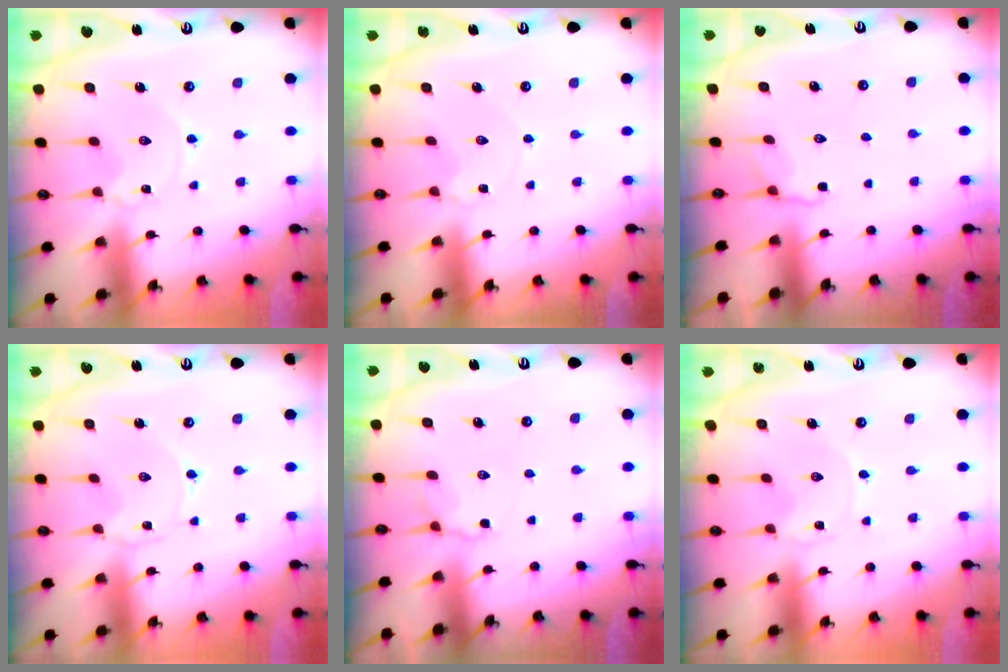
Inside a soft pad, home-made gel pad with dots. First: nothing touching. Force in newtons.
{"total": 3.0, "press": 3.0, "slide": 0.5}
{"total": 2.7, "press": 2.1, "slide": 1.7}
{"total": 0.0}
{"total": 5.4, "press": 5.0, "slide": 1.8}
{"total": 0.0}